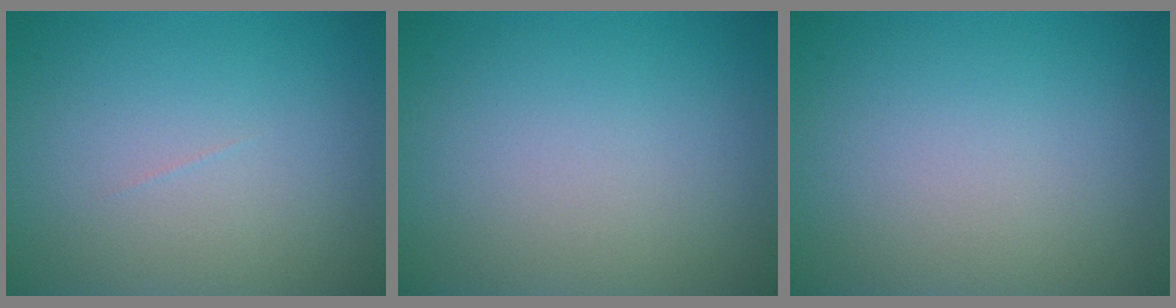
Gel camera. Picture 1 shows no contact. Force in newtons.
{"total": 0.0}
{"total": 0.0}